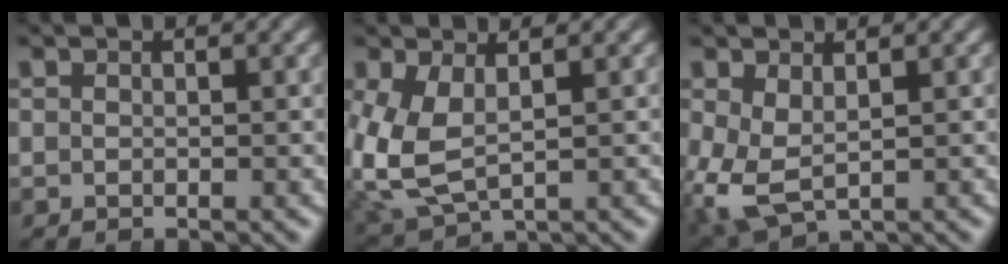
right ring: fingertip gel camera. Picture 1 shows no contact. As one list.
[{"total": 6.2, "force": [0.2, 4.8, 3.9], "torque": [-0.121, -0.025, 0.022]}, {"total": 4.7, "force": [-0.8, 3.8, 2.6], "torque": [-0.095, -0.045, 0.011]}]